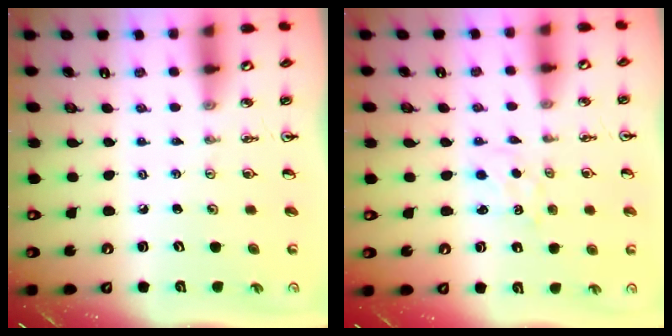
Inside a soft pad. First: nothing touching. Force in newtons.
{"total": 2.3, "press": 2.3, "slide": 0.4}